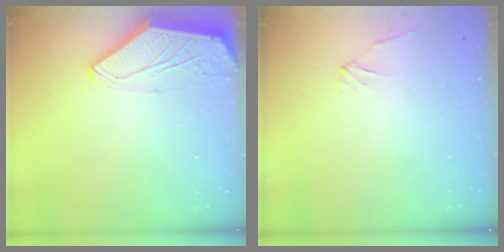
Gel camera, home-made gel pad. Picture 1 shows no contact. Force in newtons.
{"total": 1.0, "press": 0.8, "slide": 0.6}